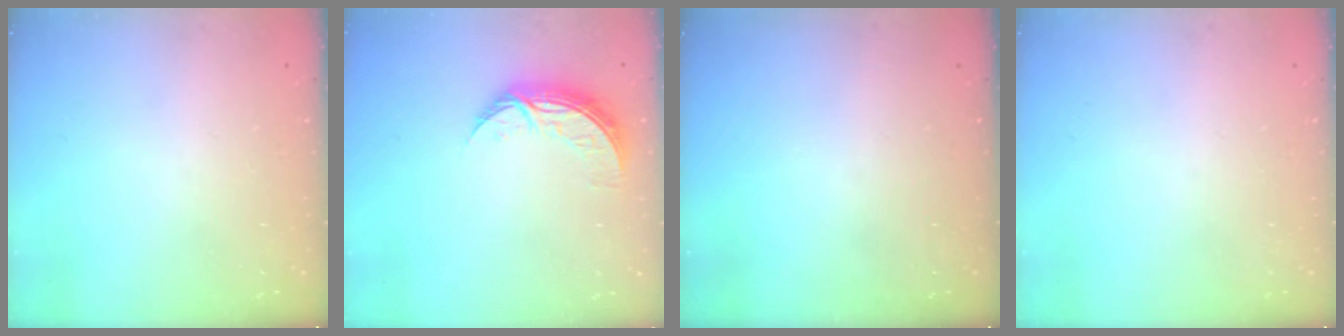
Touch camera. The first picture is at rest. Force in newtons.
{"total": 8.5, "press": 8.5, "slide": 0.3}
{"total": 0.0}
{"total": 0.0}